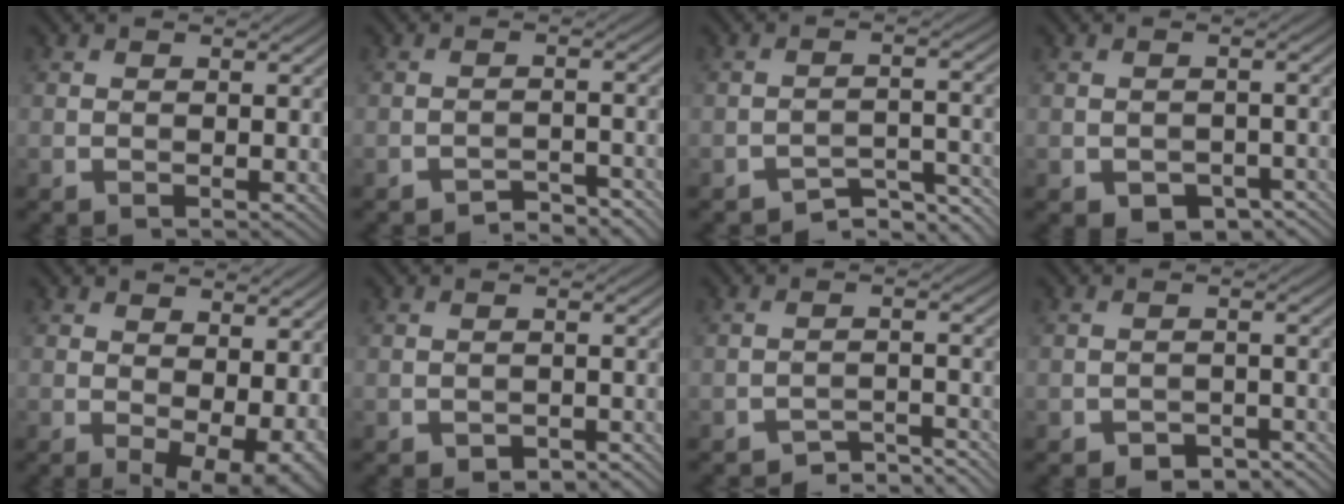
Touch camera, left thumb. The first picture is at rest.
{"total": 2.8, "force": [-2.6, 0.5, 0.9], "torque": [-0.007, 0.011, -0.042]}
{"total": 5.4, "force": [-4.9, 1.2, 2.1], "torque": [-0.030, 0.003, -0.074]}
{"total": 3.9, "force": [-2.4, 2.5, 1.8], "torque": [-0.030, -0.005, -0.028]}
{"total": 6.6, "force": [0.1, 3.4, 5.6], "torque": [-0.081, -0.012, 0.014]}
{"total": 1.6, "force": [-1.2, 0.9, 0.7], "torque": [-0.006, 0.002, -0.015]}
{"total": 4.1, "force": [-3.9, 0.5, 1.1], "torque": [-0.016, 0.007, -0.059]}
{"total": 3.0, "force": [-2.4, 1.4, 1.0], "torque": [-0.014, 0.005, -0.033]}